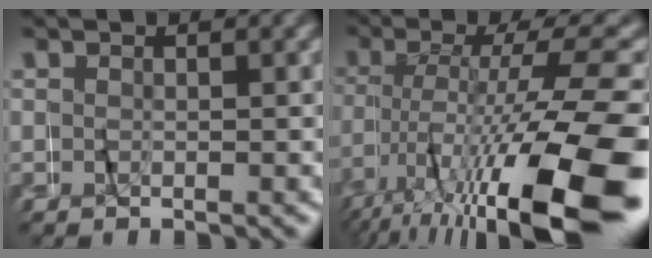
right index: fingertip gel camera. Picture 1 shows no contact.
{"total": 12.9, "force": [-4.3, 4.3, 11.4], "torque": [-0.171, -0.010, -0.052]}